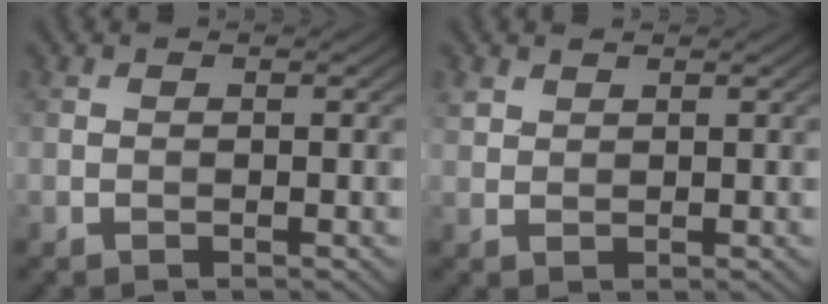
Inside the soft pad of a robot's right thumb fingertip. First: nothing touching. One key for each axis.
{"total": 1.6, "fx": 1.2, "fy": 0.9, "fz": 0.5, "tx": -0.014, "ty": 0.002, "tz": 0.028}